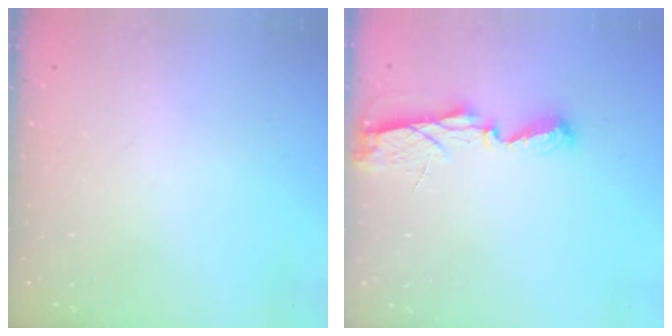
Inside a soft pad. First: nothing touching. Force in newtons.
{"total": 6.3, "press": 6.3, "slide": 0.2}